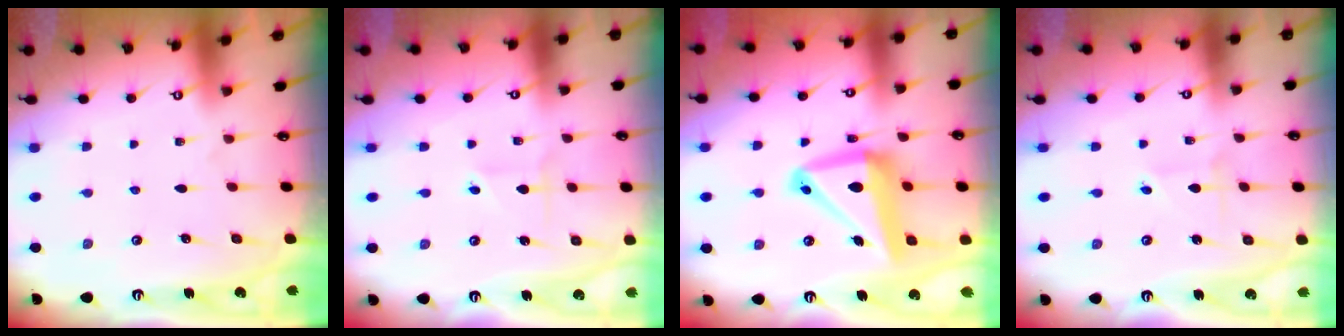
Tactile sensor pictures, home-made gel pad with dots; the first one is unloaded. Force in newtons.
{"total": 2.0, "press": 1.7, "slide": 1.0}
{"total": 15.2, "press": 15.0, "slide": 2.0}
{"total": 1.5, "press": 1.5, "slide": 0.1}